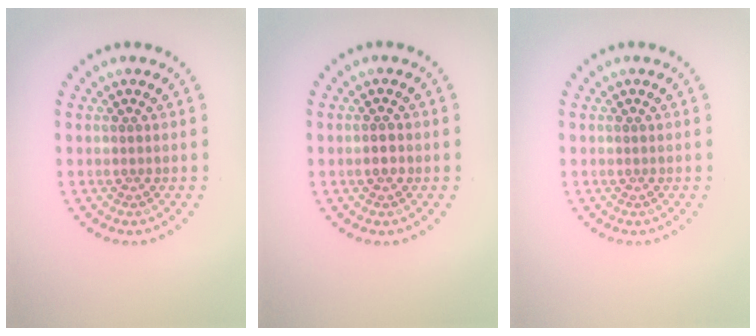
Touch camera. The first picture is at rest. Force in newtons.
{"total": 1.0, "press": 0.9, "slide": 0.1}
{"total": 0.0}